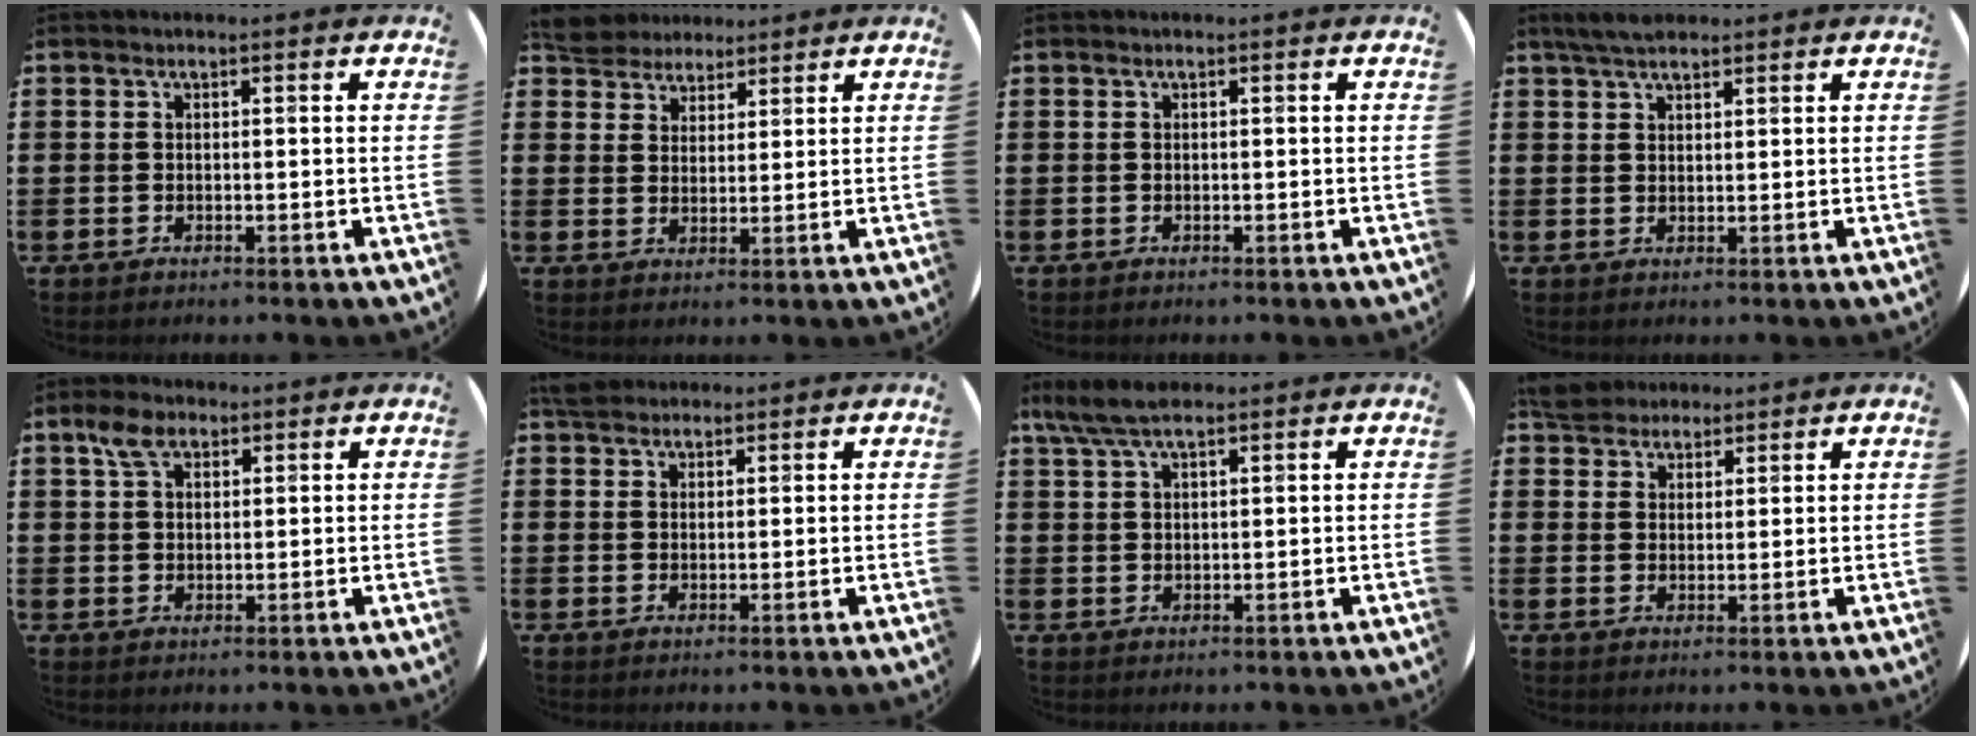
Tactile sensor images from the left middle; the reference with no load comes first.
{"total": 5.4, "force": [5.1, 1.8, 0.2], "torque": [-0.025, -0.007, 0.098]}
{"total": 0.0}
{"total": 3.1, "force": [2.7, 0.9, 1.2], "torque": [-0.029, 0.002, 0.051]}
{"total": 4.0, "force": [2.6, 2.1, 2.2], "torque": [-0.040, 0.006, 0.046]}
{"total": 2.8, "force": [2.6, 1.1, 0.5], "torque": [-0.007, 0.003, 0.048]}
{"total": 4.8, "force": [3.5, 1.4, 2.9], "torque": [-0.064, 0.002, 0.065]}
{"total": 4.8, "force": [4.4, 1.7, 0.5], "torque": [-0.017, -0.003, 0.085]}